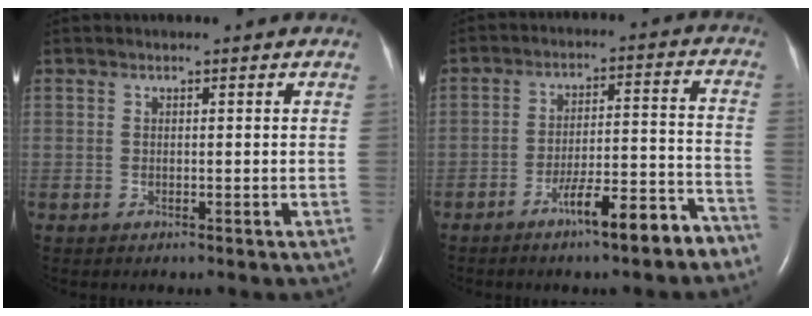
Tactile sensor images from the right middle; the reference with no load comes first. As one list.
[{"total": 10.0, "force": [-7.2, 1.3, 6.8], "torque": [-0.099, 0.016, -0.106]}]